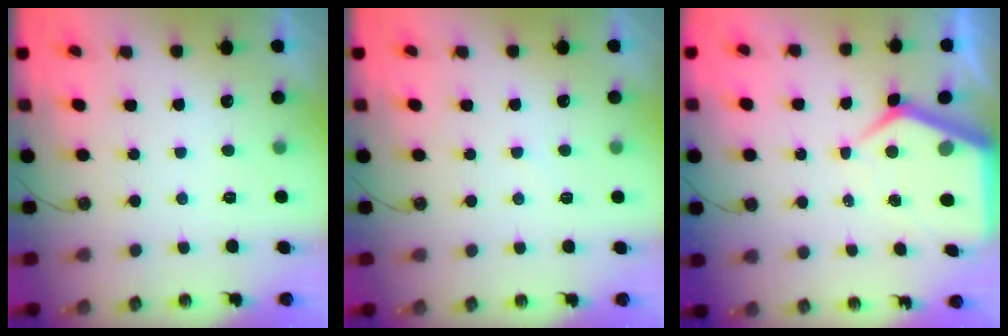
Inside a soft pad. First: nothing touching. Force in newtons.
{"total": 3.8, "press": 3.8, "slide": 0.4}
{"total": 8.0, "press": 8.0, "slide": 0.8}